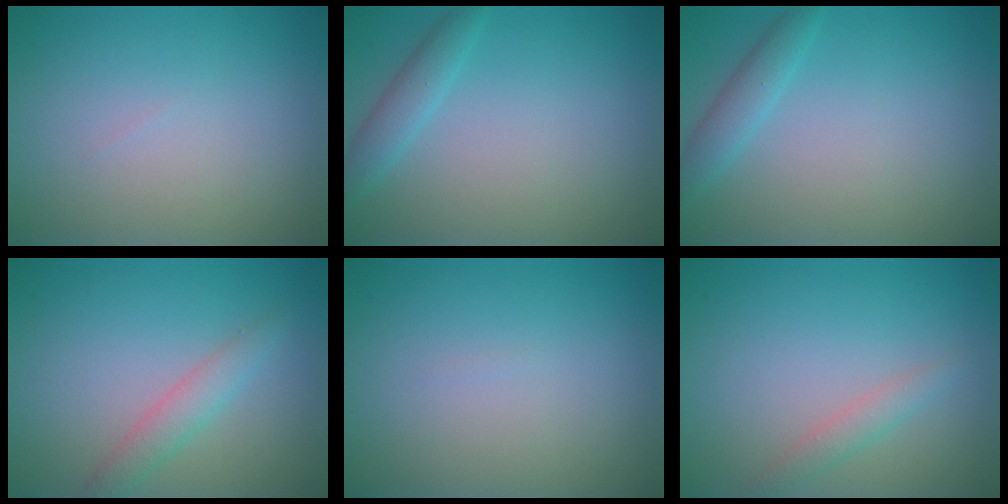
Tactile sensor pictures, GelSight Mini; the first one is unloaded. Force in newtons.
{"total": 1.9, "press": 1.9, "slide": 0.1}
{"total": 1.9, "press": 1.9, "slide": 0.1}
{"total": 2.1, "press": 2.1, "slide": 0.0}
{"total": 0.0}
{"total": 1.4, "press": 1.4, "slide": 0.1}